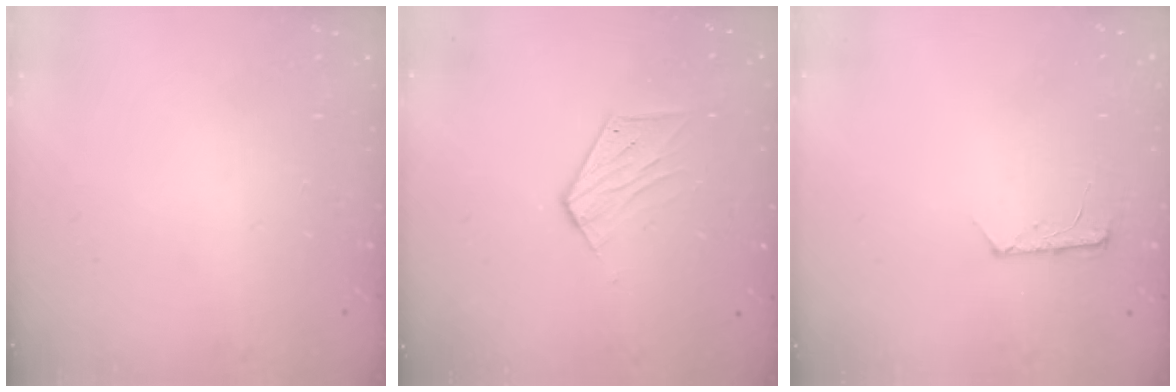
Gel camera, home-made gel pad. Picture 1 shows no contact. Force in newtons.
{"total": 6.3, "press": 6.3, "slide": 0.5}
{"total": 6.7, "press": 6.7, "slide": 0.7}